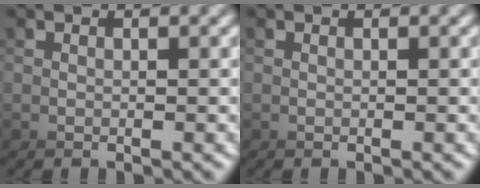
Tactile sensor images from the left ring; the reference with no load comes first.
{"total": 0.0}